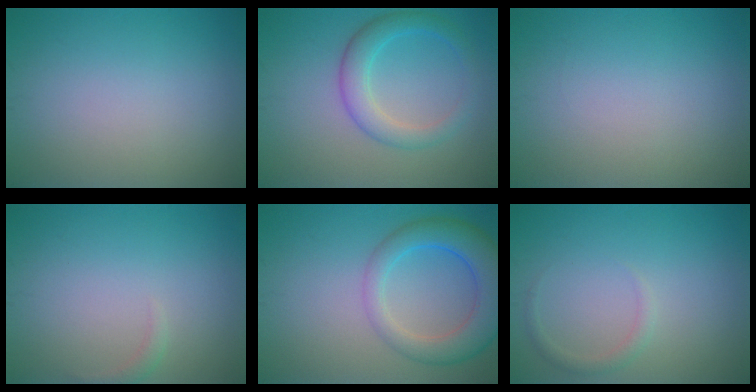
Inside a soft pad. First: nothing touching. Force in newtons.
{"total": 2.6, "press": 2.6, "slide": 0.2}
{"total": 0.0}
{"total": 0.8, "press": 0.7, "slide": 0.1}
{"total": 6.0, "press": 6.0, "slide": 0.5}
{"total": 1.2, "press": 1.2, "slide": 0.0}